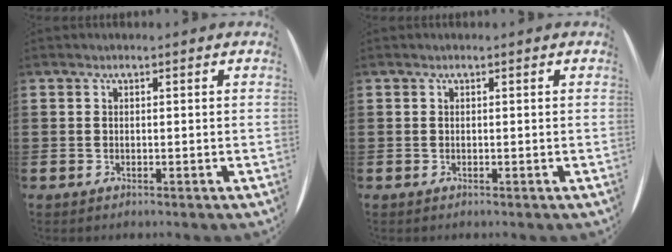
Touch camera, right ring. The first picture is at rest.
{"total": 0.0}